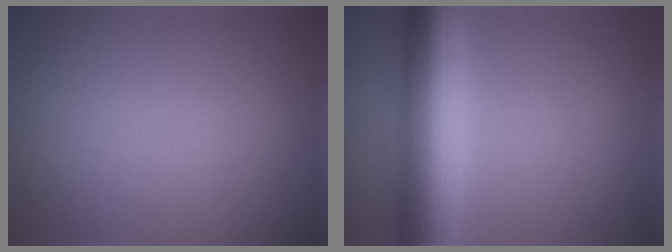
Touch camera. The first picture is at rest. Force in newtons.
{"total": 10.1, "press": 10.1, "slide": 0.2}